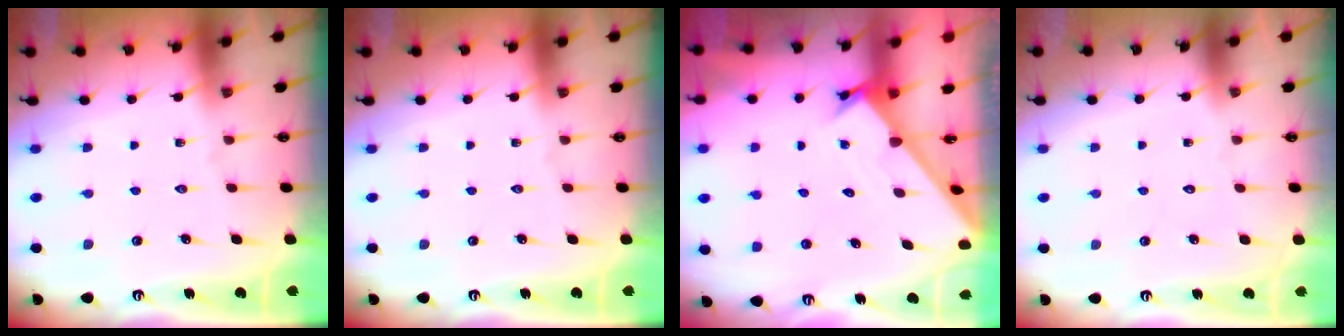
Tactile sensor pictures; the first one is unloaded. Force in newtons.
{"total": 0.0}
{"total": 1.7, "press": 1.7, "slide": 0.1}
{"total": 1.5, "press": 1.5, "slide": 0.1}